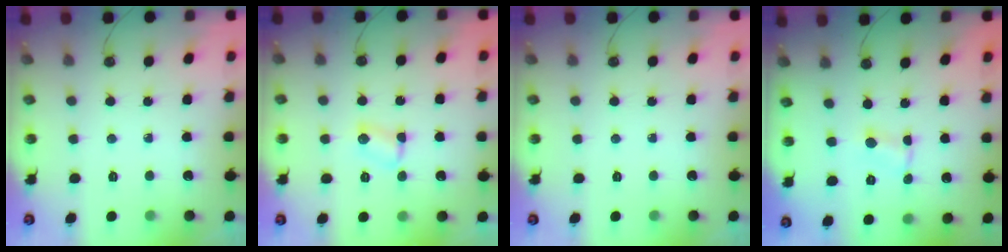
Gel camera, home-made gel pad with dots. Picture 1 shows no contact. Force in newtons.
{"total": 2.9, "press": 2.9, "slide": 0.5}
{"total": 0.0}
{"total": 0.8, "press": 0.8, "slide": 0.1}